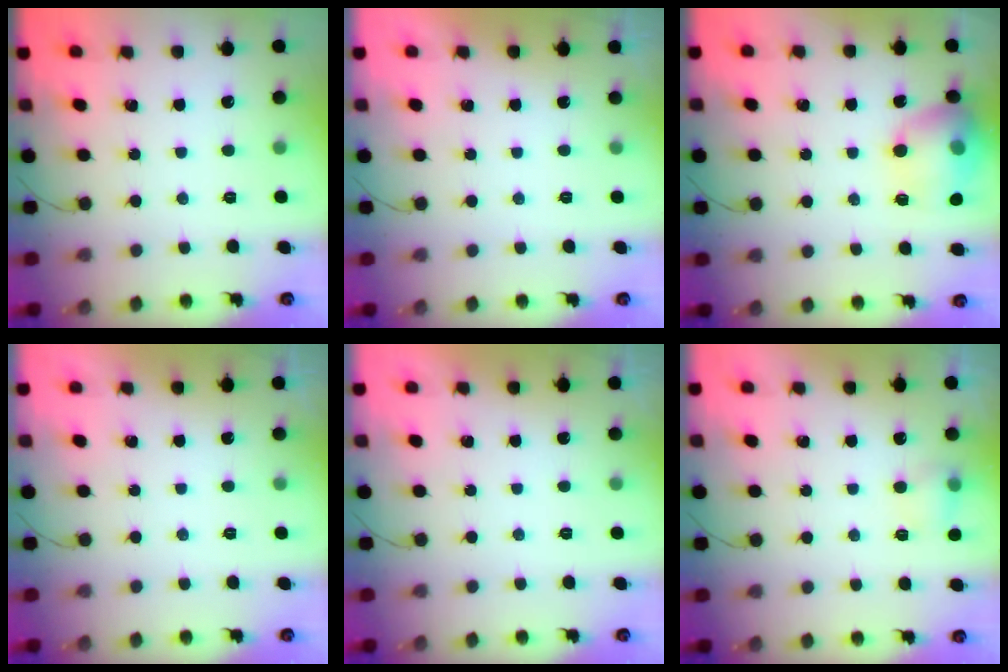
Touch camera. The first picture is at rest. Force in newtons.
{"total": 0.0}
{"total": 15.4, "press": 15.3, "slide": 1.5}
{"total": 0.0}
{"total": 0.0}
{"total": 5.2, "press": 4.9, "slide": 1.6}